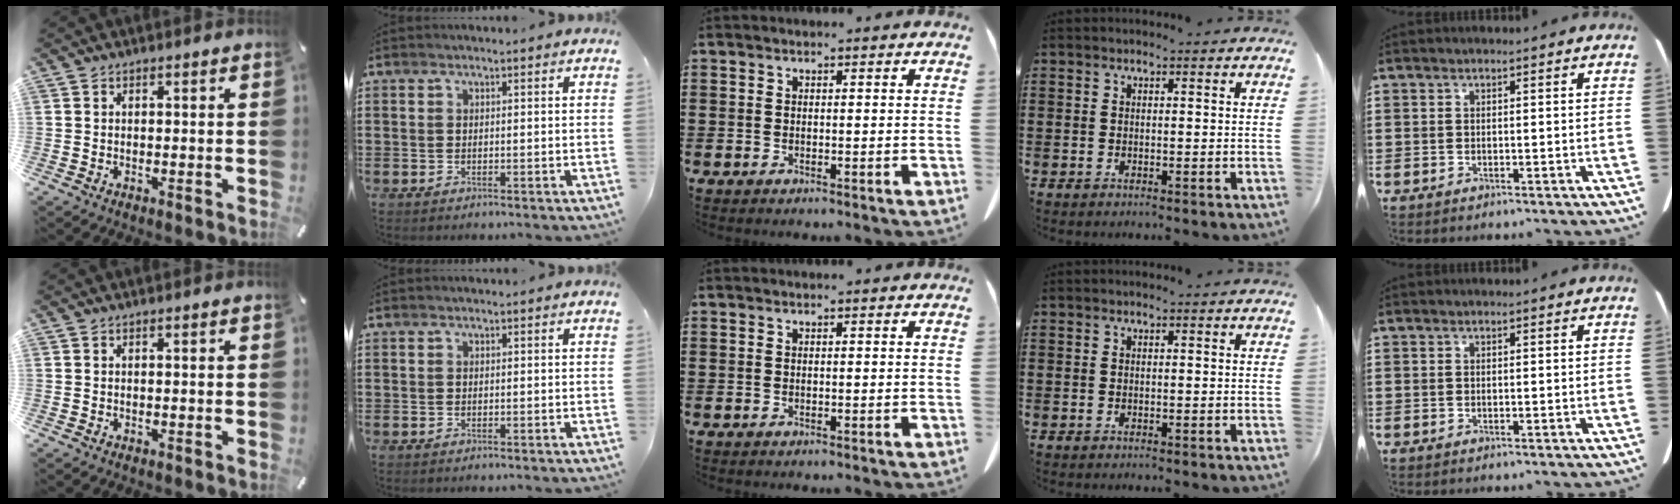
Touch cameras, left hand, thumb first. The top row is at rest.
{}